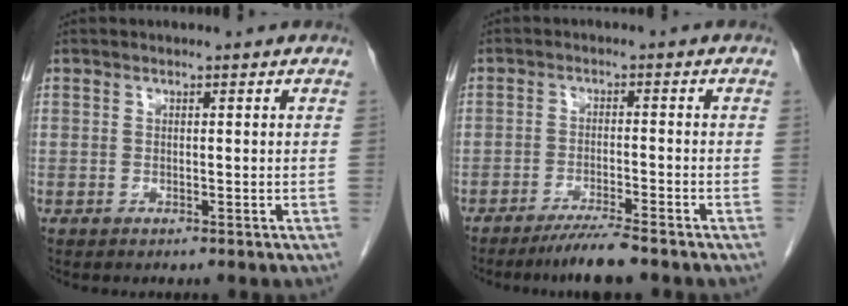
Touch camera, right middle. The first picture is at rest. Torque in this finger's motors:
{"motor_torque": [0.10, -0.08, 0.03, 0.02]}